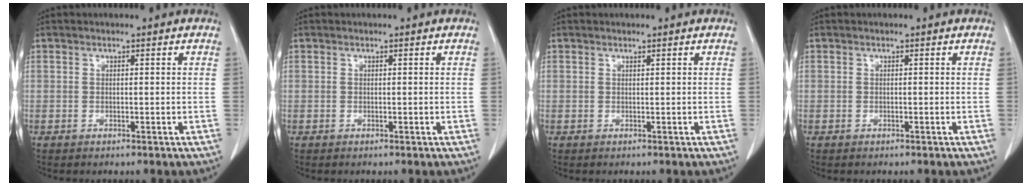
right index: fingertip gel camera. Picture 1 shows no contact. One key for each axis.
{"total": 0.0}
{"total": 0.0}
{"total": 0.0}